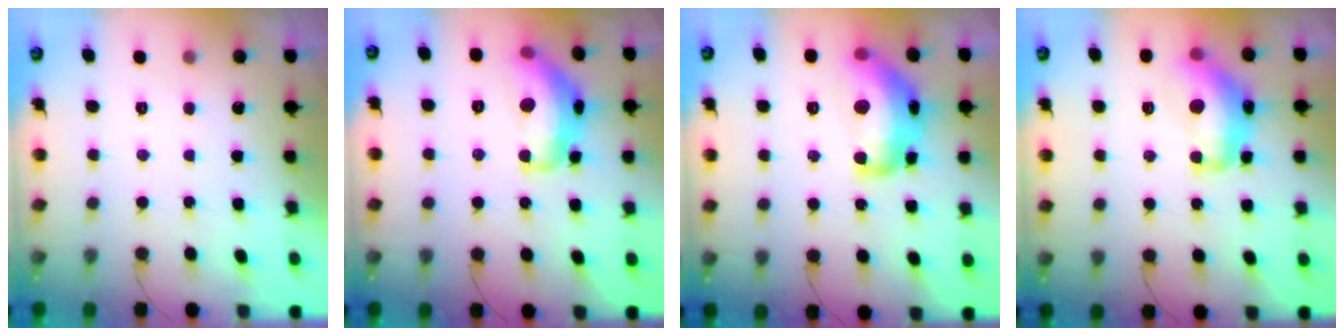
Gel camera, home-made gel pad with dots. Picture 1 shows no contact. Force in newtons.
{"total": 16.0, "press": 16.0, "slide": 1.3}
{"total": 17.2, "press": 17.2, "slide": 1.1}
{"total": 15.0, "press": 14.9, "slide": 1.1}